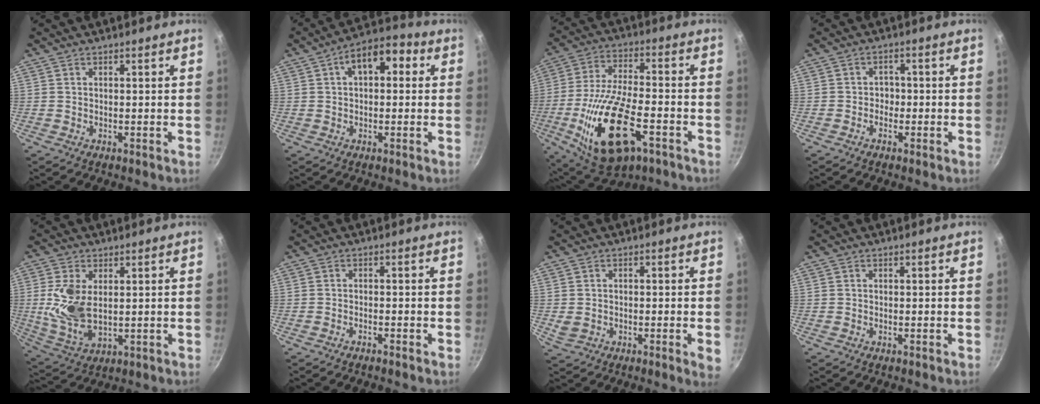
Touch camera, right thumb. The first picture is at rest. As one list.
[{"total": 9.9, "force": [2.5, 5.8, 7.6], "torque": [-0.086, 0.027, 0.025]}, {"total": 21.2, "force": [-7.8, 9.1, 17.5], "torque": [-0.332, 0.013, -0.133]}, {"total": 2.5, "force": [-0.8, 2.0, 1.1], "torque": [0.001, 0.007, -0.015]}, {"total": 10.4, "force": [1.5, 5.9, 8.5], "torque": [-0.172, -0.015, 0.039]}, {"total": 0.9, "force": [-0.8, -0.2, 0.4], "torque": [-0.017, 0.007, -0.012]}, {"total": 4.5, "force": [-0.9, 1.6, 4.1], "torque": [-0.067, -0.004, -0.010]}, {"total": 0.0}]